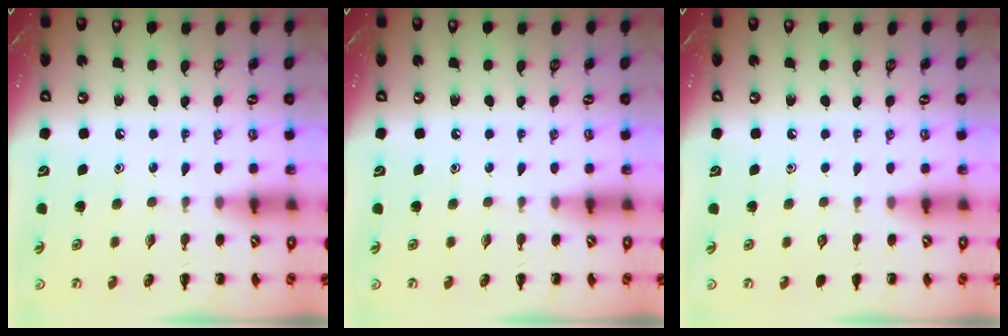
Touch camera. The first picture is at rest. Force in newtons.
{"total": 0.0}
{"total": 0.0}